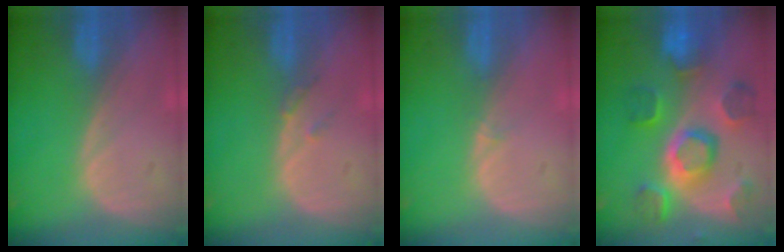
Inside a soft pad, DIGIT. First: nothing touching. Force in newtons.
{"total": 1.5, "press": 1.3, "slide": 0.7}
{"total": 0.9, "press": 0.5, "slide": 0.7}
{"total": 11.4, "press": 10.1, "slide": 5.3}